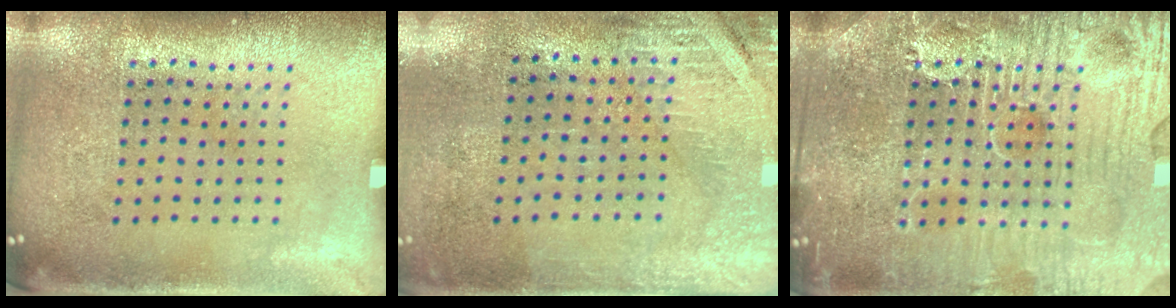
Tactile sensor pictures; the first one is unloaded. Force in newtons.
{"total": 2.9, "press": 2.5, "slide": 1.4}
{"total": 7.8, "press": 7.8, "slide": 0.9}